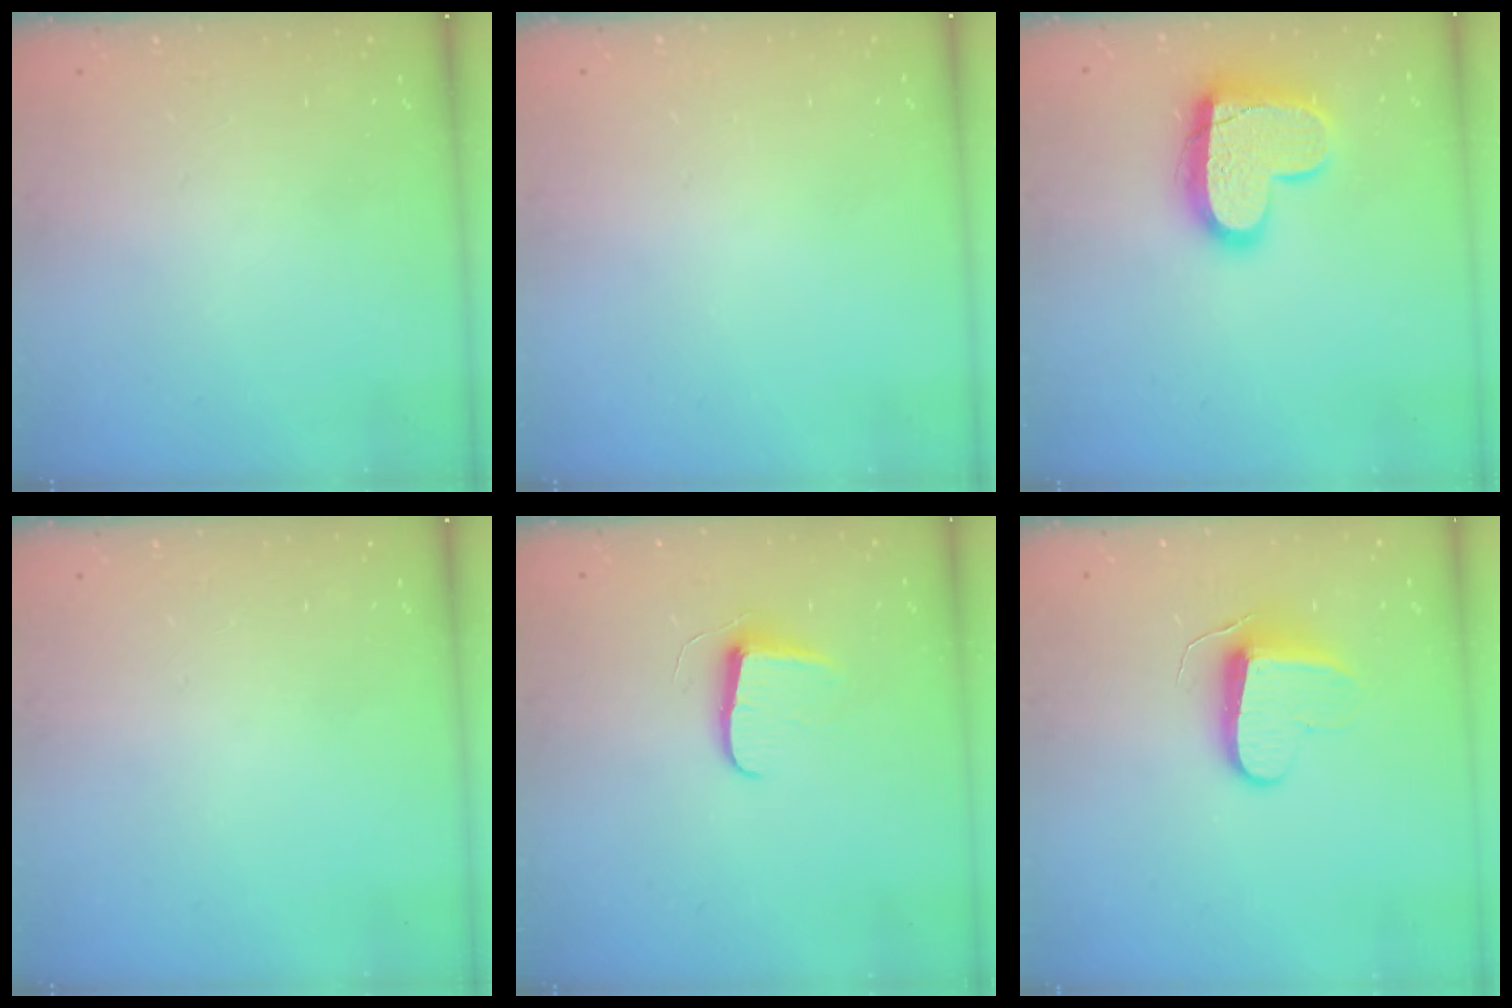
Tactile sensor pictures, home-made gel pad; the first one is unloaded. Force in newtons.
{"total": 0.6, "press": 0.6, "slide": 0.2}
{"total": 15.7, "press": 15.6, "slide": 1.1}
{"total": 0.0}
{"total": 7.3, "press": 7.3, "slide": 0.4}
{"total": 9.9, "press": 9.9, "slide": 0.3}